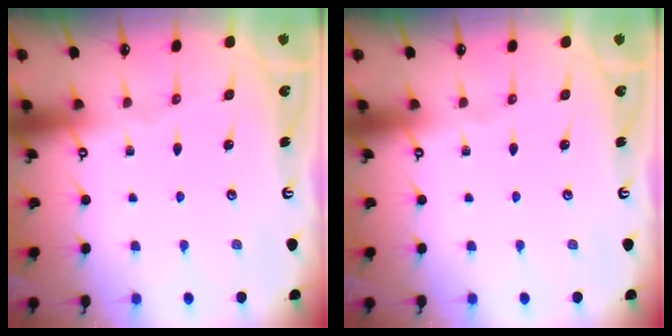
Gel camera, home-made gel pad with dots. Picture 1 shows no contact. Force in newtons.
{"total": 0.0}